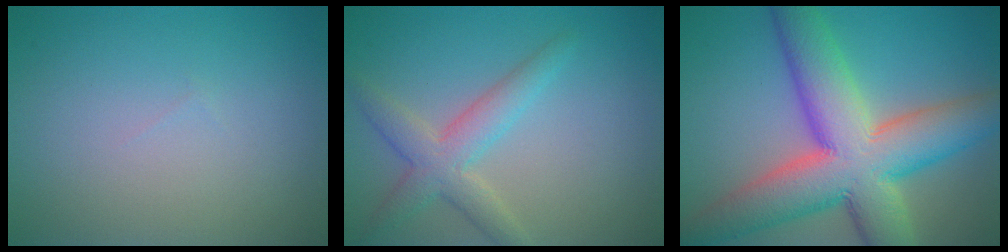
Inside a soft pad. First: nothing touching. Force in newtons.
{"total": 3.8, "press": 3.8, "slide": 0.1}
{"total": 12.7, "press": 12.6, "slide": 0.4}